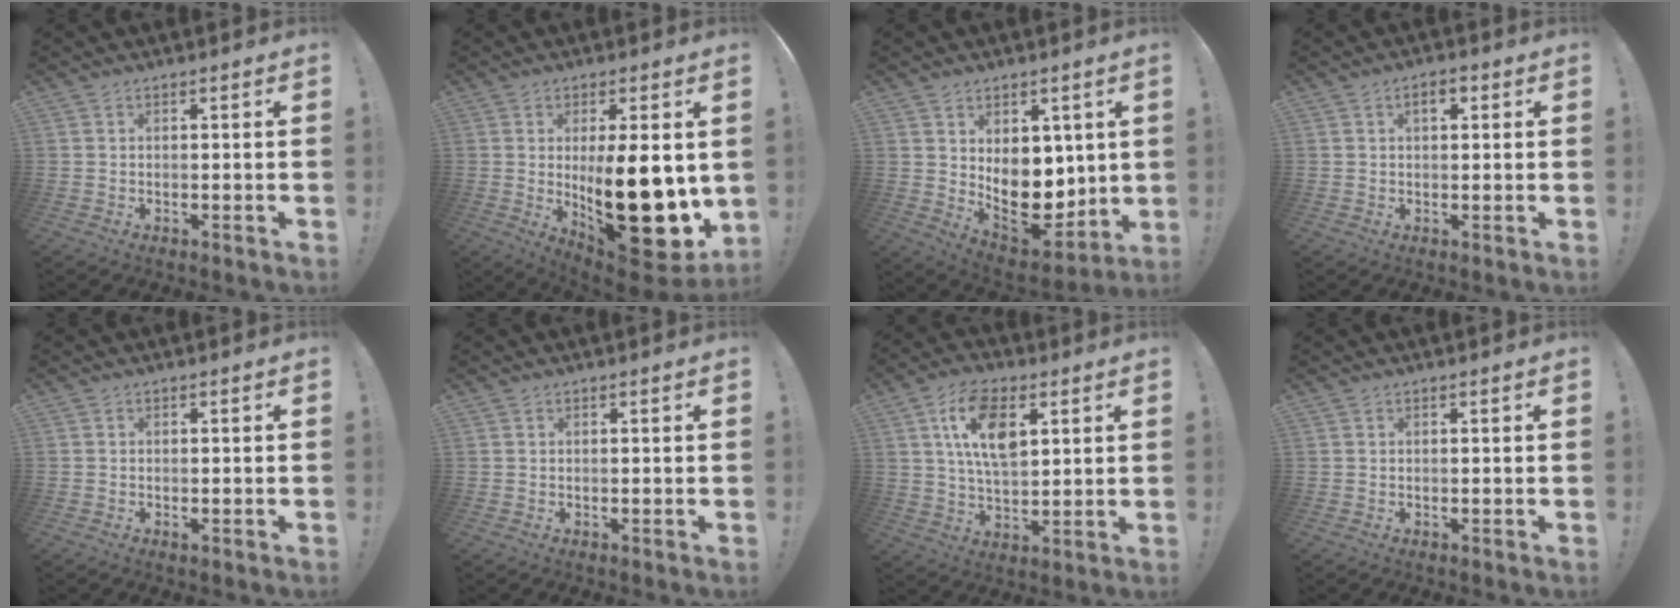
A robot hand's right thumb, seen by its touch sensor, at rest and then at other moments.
{"total": 24.0, "force": [-0.5, 8.5, 22.5], "torque": [-0.333, -0.035, 0.008]}
{"total": 14.6, "force": [1.9, 10.9, 9.5], "torque": [-0.128, -0.037, 0.054]}
{"total": 3.2, "force": [1.1, 1.5, 2.5], "torque": [-0.031, -0.001, 0.013]}
{"total": 0.8, "force": [-0.6, 0.4, 0.1], "torque": [0.001, 0.000, -0.010]}
{"total": 0.0}
{"total": 14.1, "force": [4.8, 7.6, 10.8], "torque": [-0.187, 0.007, 0.086]}
{"total": 0.0}